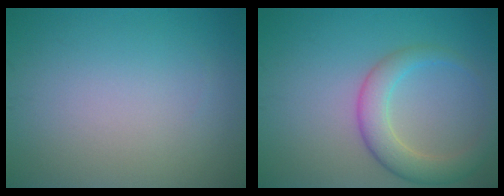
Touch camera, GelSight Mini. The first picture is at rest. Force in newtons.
{"total": 4.1, "press": 4.1, "slide": 0.3}